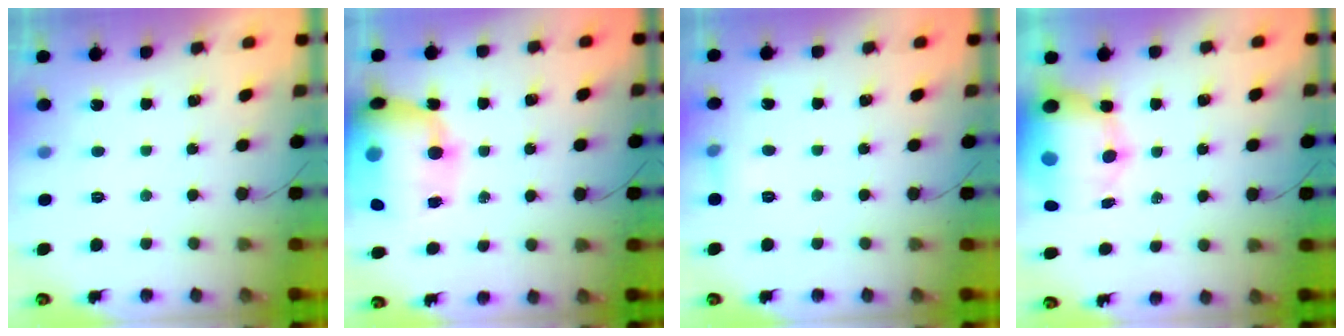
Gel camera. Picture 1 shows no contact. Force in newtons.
{"total": 26.4, "press": 25.8, "slide": 5.3}
{"total": 5.4, "press": 5.1, "slide": 1.8}
{"total": 18.0, "press": 16.0, "slide": 8.2}